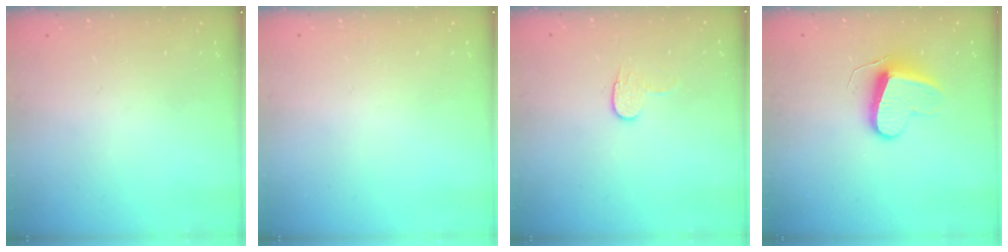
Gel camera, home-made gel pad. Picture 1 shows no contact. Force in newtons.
{"total": 0.0}
{"total": 6.2, "press": 6.2, "slide": 0.5}
{"total": 10.9, "press": 10.9, "slide": 0.7}